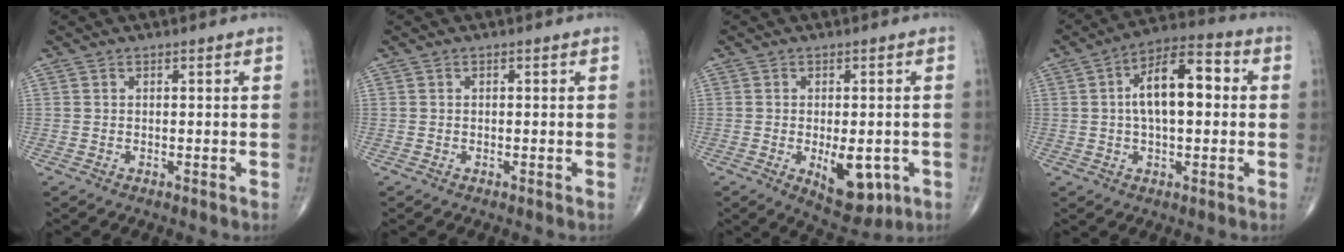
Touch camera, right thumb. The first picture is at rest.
{"total": 0.0}
{"total": 9.3, "force": [-2.7, 4.5, 7.7], "torque": [-0.086, -0.008, -0.024]}
{"total": 12.9, "force": [1.5, 6.1, 11.2], "torque": [-0.177, 0.028, 0.014]}